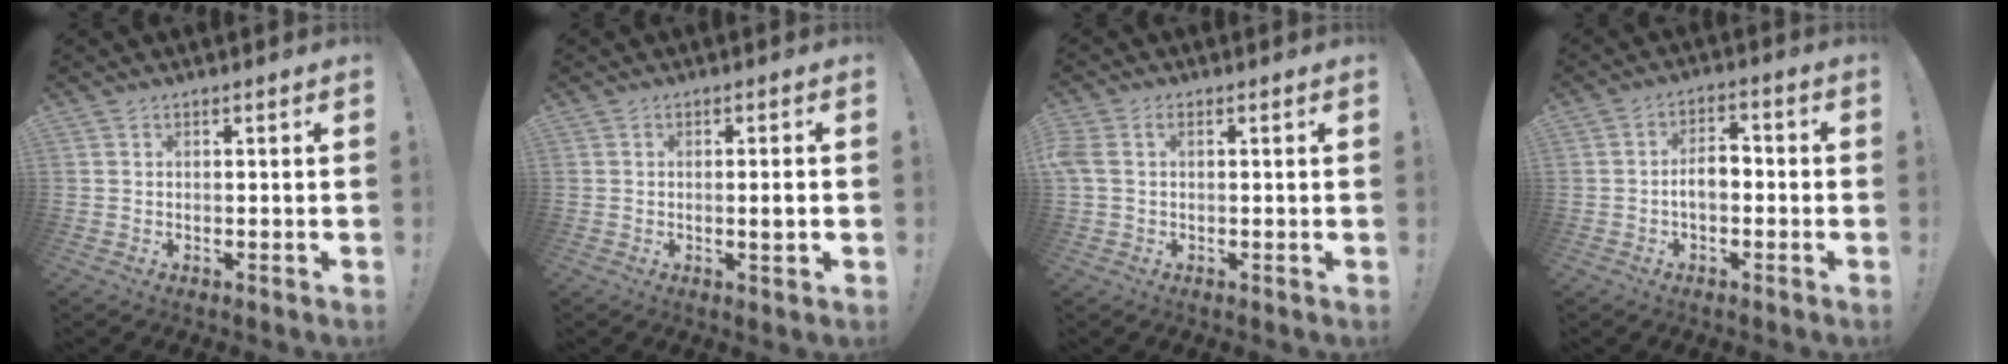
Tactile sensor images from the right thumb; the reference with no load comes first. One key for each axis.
{"total": 3.0, "fx": -0.2, "fy": 0.0, "fz": 3.0, "tx": -0.041, "ty": -0.005, "tz": -0.007}
{"total": 2.8, "fx": 0.4, "fy": 1.8, "fz": 2.1, "tx": -0.048, "ty": 0.007, "tz": 0.007}
{"total": 6.0, "fx": -1.2, "fy": 3.5, "fz": 4.7, "tx": -0.086, "ty": 0.008, "tz": -0.024}